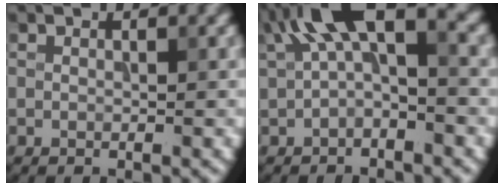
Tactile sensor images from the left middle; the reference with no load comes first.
{"total": 7.5, "force": [2.4, 3.1, 6.5], "torque": [-0.112, 0.020, 0.029]}